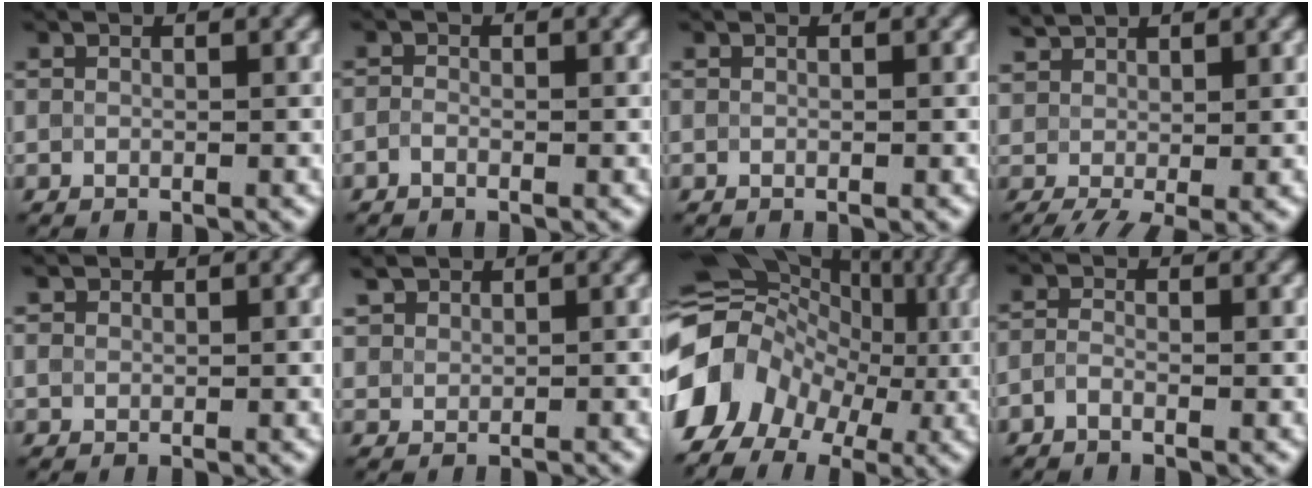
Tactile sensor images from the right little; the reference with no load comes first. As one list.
[{"total": 0.7, "force": [-0.6, 0.0, 0.4], "torque": [-0.014, 0.002, -0.015]}, {"total": 0.0}, {"total": 3.8, "force": [0.4, 2.4, 3.0], "torque": [-0.080, 0.004, 0.010]}, {"total": 1.0, "force": [0.7, 0.6, 0.3], "torque": [-0.010, 0.003, 0.011]}, {"total": 2.3, "force": [1.8, 1.4, 0.3], "torque": [-0.019, 0.004, 0.032]}, {"total": 12.1, "force": [-1.6, 9.5, 7.2], "torque": [-0.155, 0.007, -0.034]}, {"total": 1.0, "force": [-0.8, -0.1, 0.6], "torque": [-0.022, 0.003, -0.020]}]